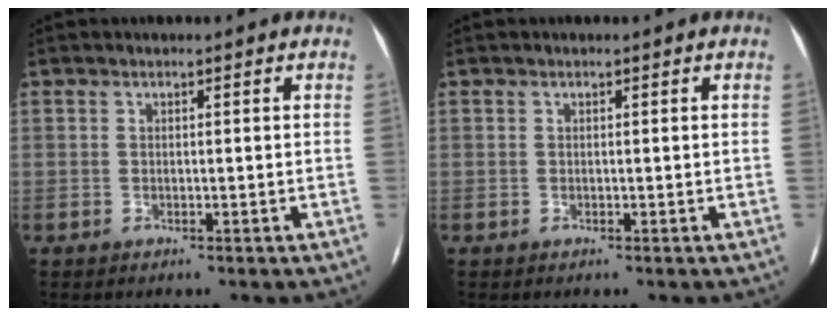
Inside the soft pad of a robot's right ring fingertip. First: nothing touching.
{"total": 0.0}